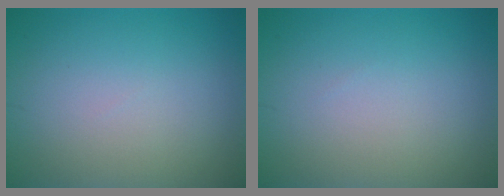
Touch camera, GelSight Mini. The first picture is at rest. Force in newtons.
{"total": 0.0}